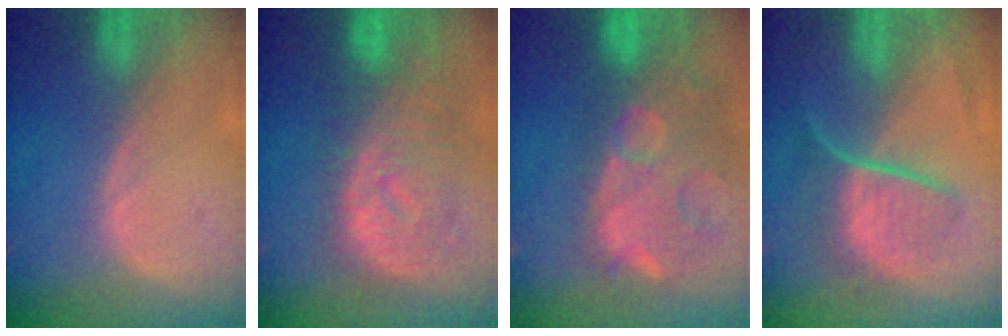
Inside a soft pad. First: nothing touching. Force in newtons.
{"total": 10.8, "press": 9.6, "slide": 5.0}
{"total": 14.8, "press": 11.8, "slide": 8.9}
{"total": 9.1, "press": 7.5, "slide": 5.2}